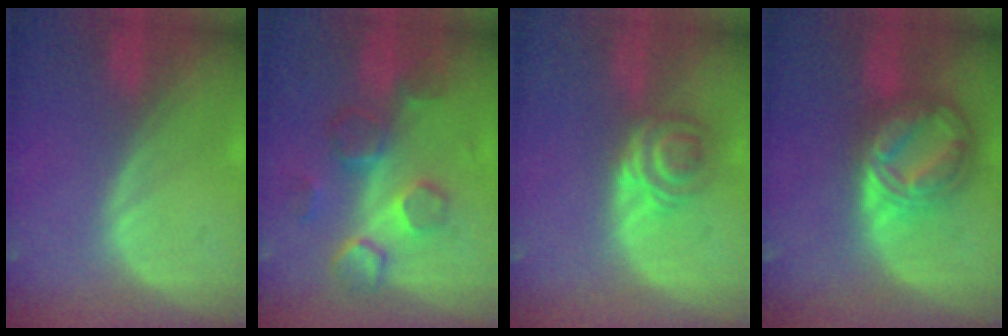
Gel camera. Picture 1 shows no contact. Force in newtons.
{"total": 8.5, "press": 7.7, "slide": 3.5}
{"total": 5.9, "press": 4.8, "slide": 3.4}
{"total": 9.2, "press": 9.1, "slide": 0.6}